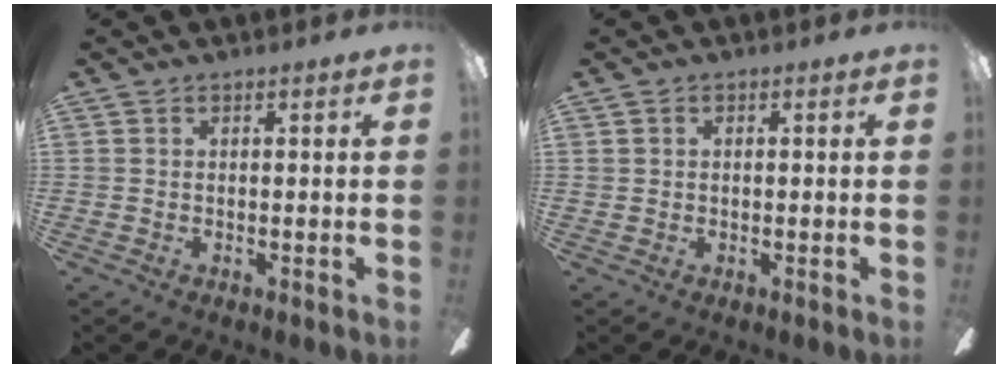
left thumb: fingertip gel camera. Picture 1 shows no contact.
{"total": 0.0}